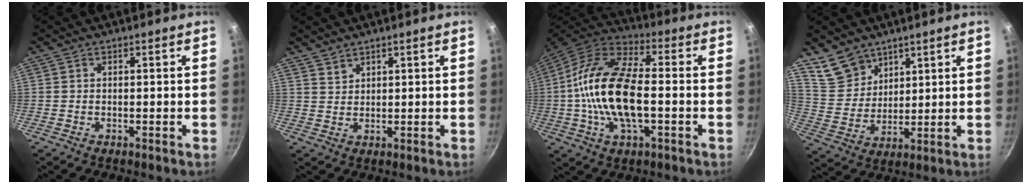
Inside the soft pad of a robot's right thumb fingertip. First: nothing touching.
{"total": 2.1, "force": [1.9, 0.9, 0.4], "torque": [0.001, -0.001, 0.041]}
{"total": 18.8, "force": [-1.7, 8.6, 16.6], "torque": [-0.307, 0.036, -0.049]}
{"total": 9.1, "force": [6.6, 5.7, 2.6], "torque": [-0.021, -0.030, 0.138]}